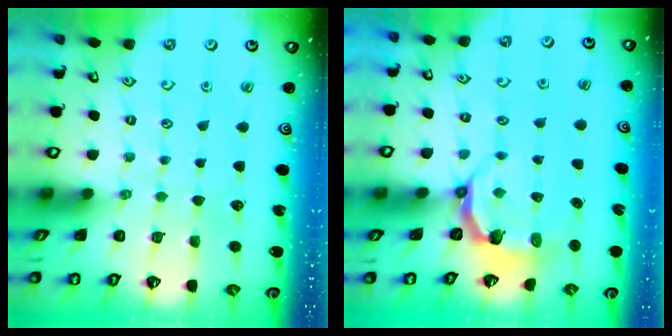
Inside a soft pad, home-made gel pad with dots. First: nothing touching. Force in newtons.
{"total": 4.6, "press": 3.0, "slide": 3.5}